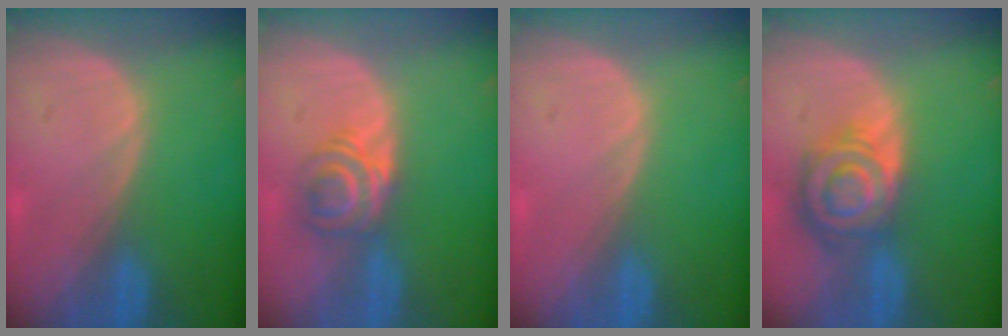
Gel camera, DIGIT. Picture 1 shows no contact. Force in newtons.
{"total": 5.9, "press": 4.8, "slide": 3.4}
{"total": 0.0}
{"total": 8.5, "press": 7.4, "slide": 4.2}